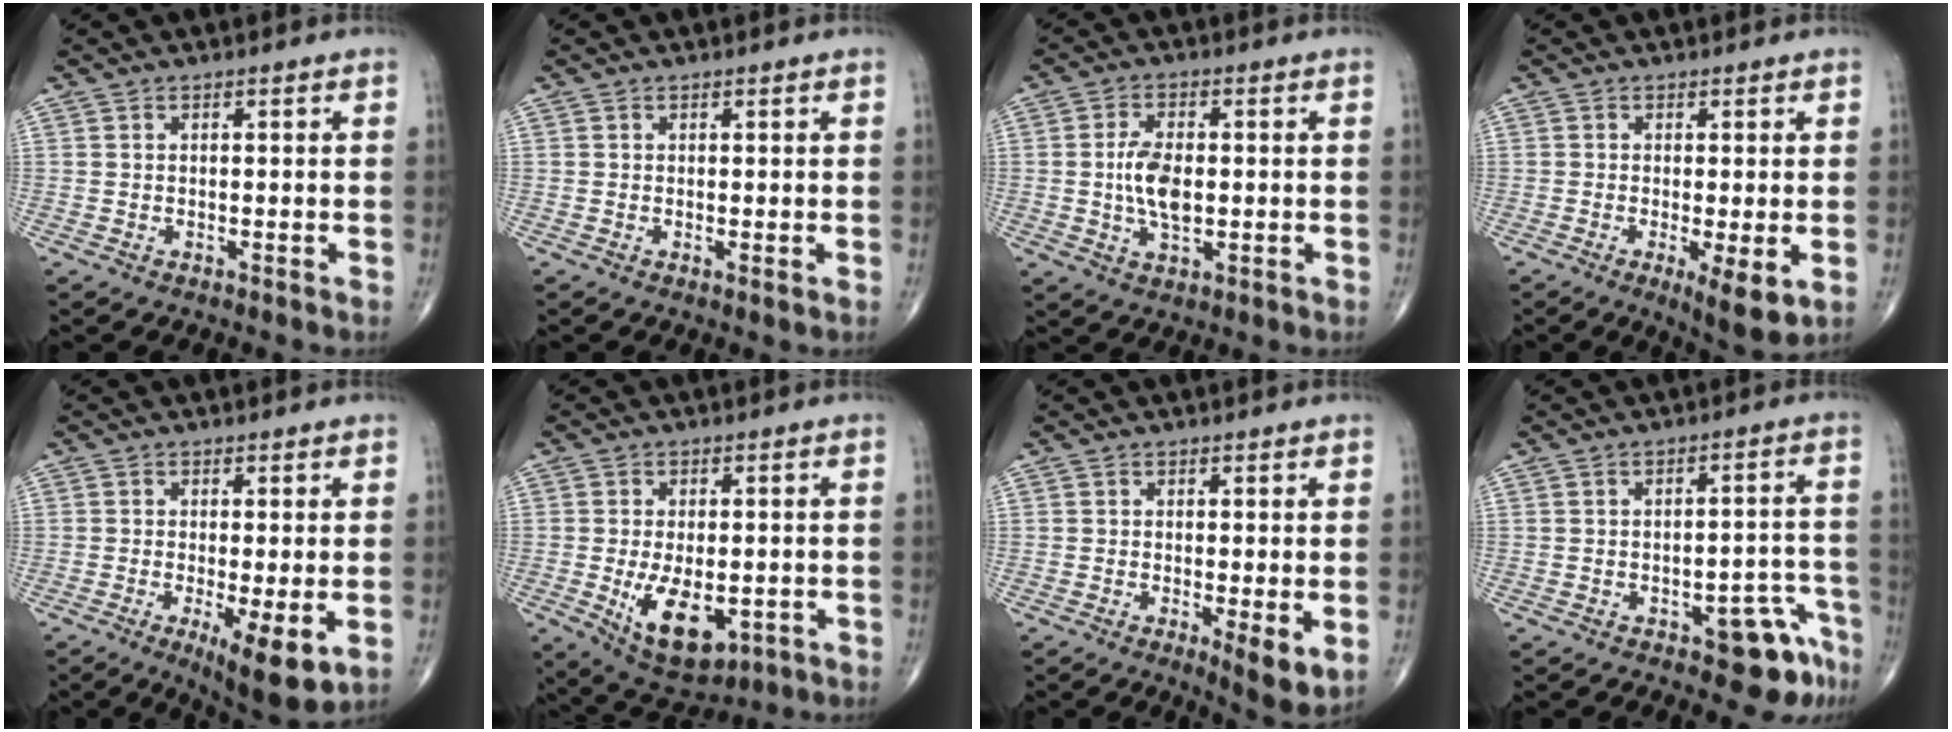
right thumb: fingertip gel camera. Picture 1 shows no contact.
{"total": 0.6, "force": [0.1, 0.2, 0.6], "torque": [-0.012, -0.003, -0.001]}
{"total": 7.2, "force": [-0.2, 3.8, 6.1], "torque": [-0.115, -0.001, -0.005]}
{"total": 6.4, "force": [-1.6, 1.7, 5.9], "torque": [-0.097, -0.021, -0.025]}
{"total": 9.1, "force": [-2.6, 2.6, 8.3], "torque": [-0.130, -0.024, -0.037]}
{"total": 11.4, "force": [-2.7, 6.1, 9.2], "torque": [-0.135, -0.011, -0.027]}
{"total": 5.6, "force": [-1.0, 1.6, 5.2], "torque": [-0.080, -0.018, -0.015]}
{"total": 8.5, "force": [-5.0, 3.5, 5.9], "torque": [-0.040, 0.039, -0.058]}